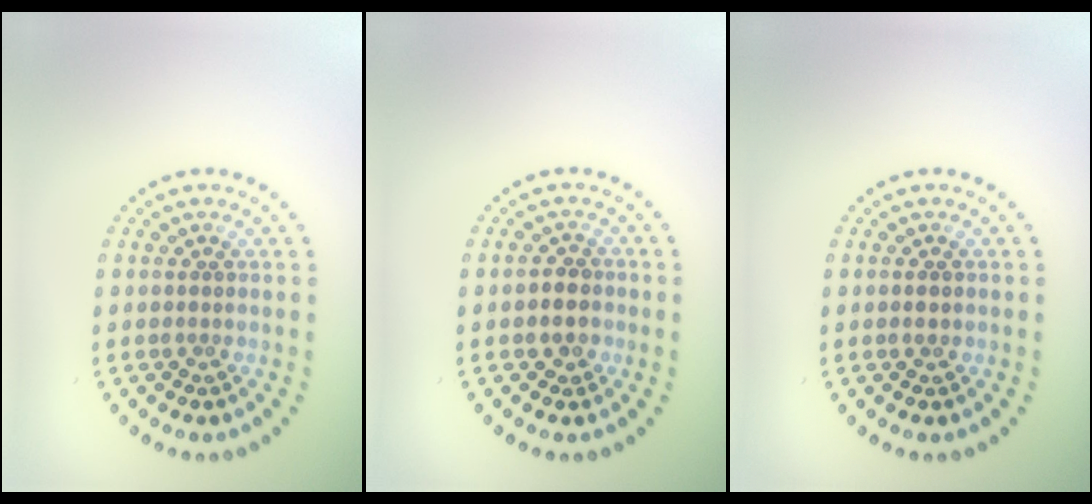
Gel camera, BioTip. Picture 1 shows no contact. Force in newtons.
{"total": 2.4, "press": 2.3, "slide": 0.8}
{"total": 1.0, "press": 1.0, "slide": 0.1}